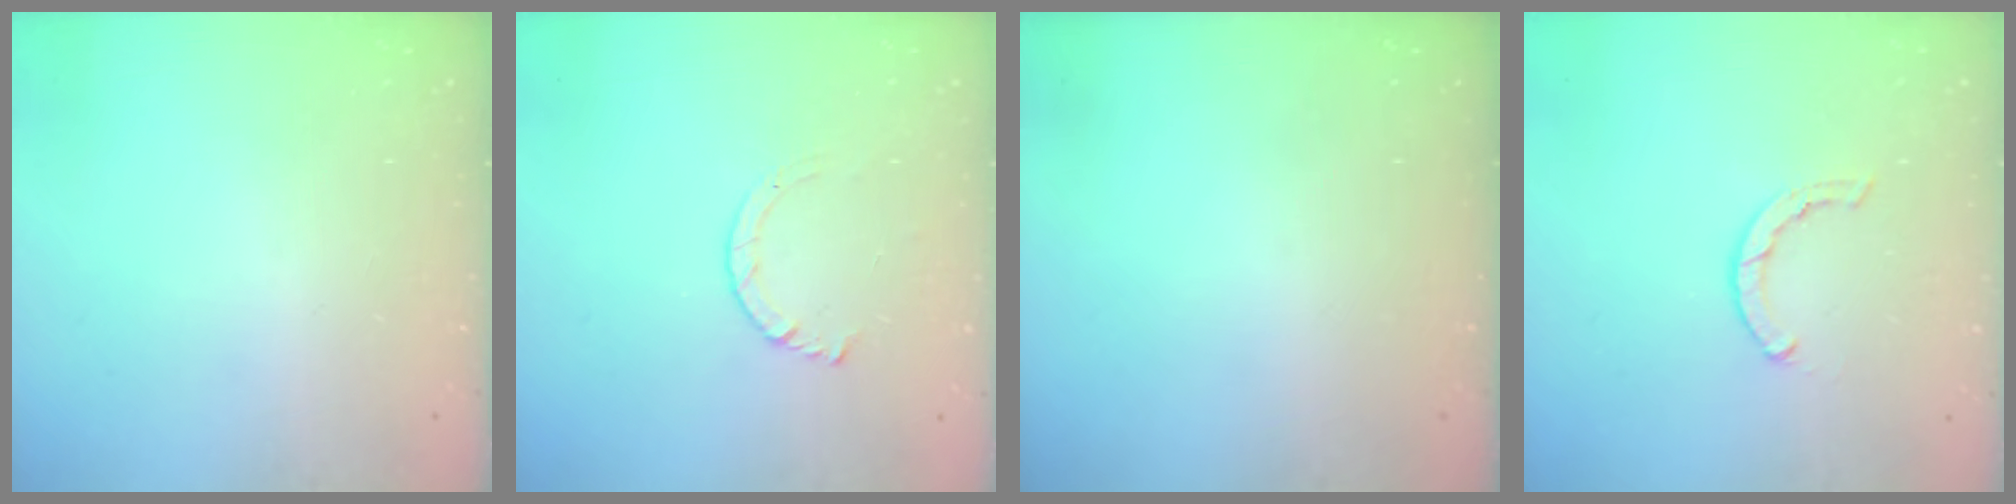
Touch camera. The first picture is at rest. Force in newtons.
{"total": 3.6, "press": 3.5, "slide": 0.4}
{"total": 0.0}
{"total": 1.6, "press": 1.5, "slide": 0.4}